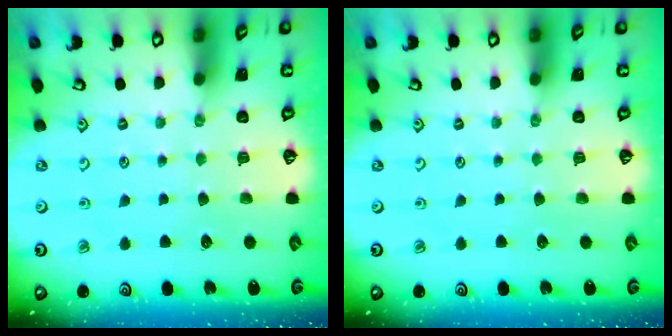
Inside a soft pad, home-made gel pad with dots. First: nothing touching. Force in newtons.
{"total": 0.0}